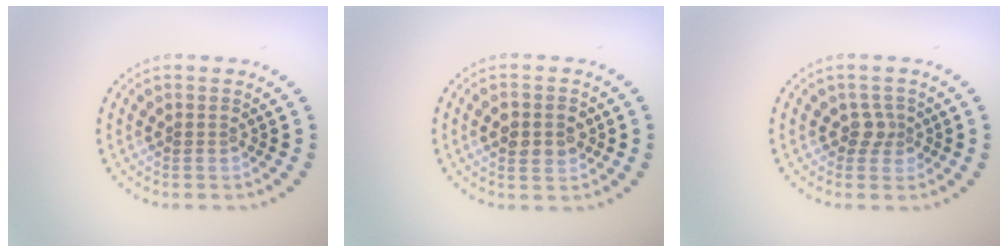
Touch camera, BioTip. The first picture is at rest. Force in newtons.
{"total": 3.1, "press": 3.1, "slide": 0.1}
{"total": 1.6, "press": 1.3, "slide": 1.0}